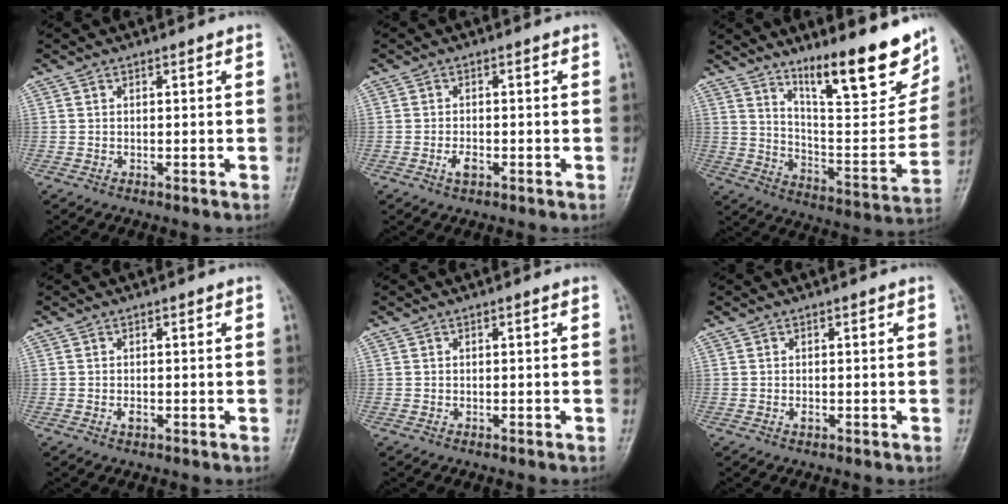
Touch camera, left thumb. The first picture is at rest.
{"total": 2.2, "force": [-0.9, 1.2, 1.6], "torque": [-0.029, 0.000, -0.017]}
{"total": 21.3, "force": [14.3, 5.0, 14.9], "torque": [-0.178, -0.085, 0.230]}
{"total": 1.0, "force": [-0.3, 0.7, 0.7], "torque": [-0.011, -0.002, -0.005]}
{"total": 0.0}
{"total": 0.6, "force": [-0.1, 0.4, 0.4], "torque": [-0.007, -0.001, -0.003]}